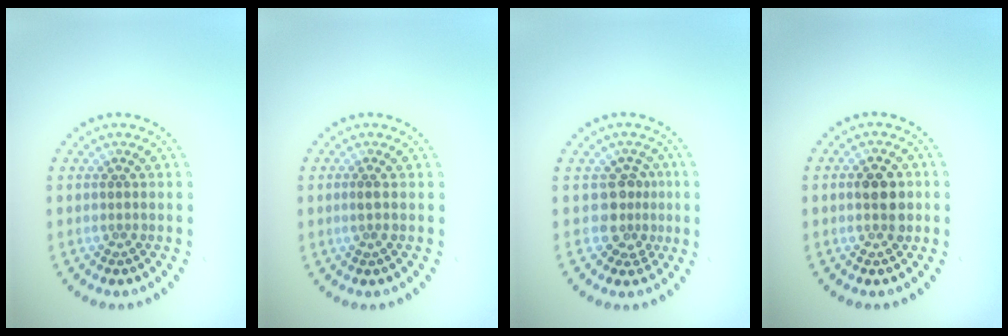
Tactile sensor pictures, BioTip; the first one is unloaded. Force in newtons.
{"total": 0.6, "press": 0.3, "slide": 0.5}
{"total": 2.6, "press": 2.0, "slide": 1.7}
{"total": 2.9, "press": 2.9, "slide": 0.2}